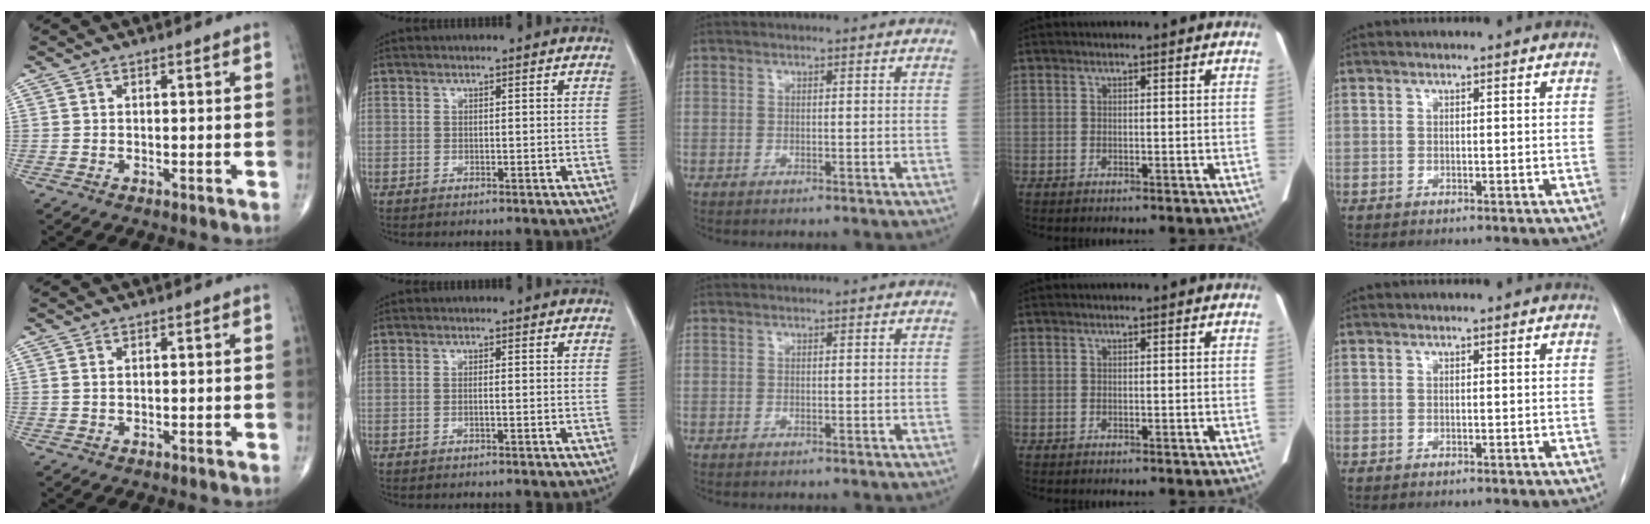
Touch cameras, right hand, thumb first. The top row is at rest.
{"thumb": {"total": 0.7, "force": [0.3, 0.3, 0.5], "torque": [-0.013, 0.003, 0.007]}, "index": {"total": 0.6, "force": [-0.2, 0.0, 0.5], "torque": [-0.010, 0.001, -0.003]}}